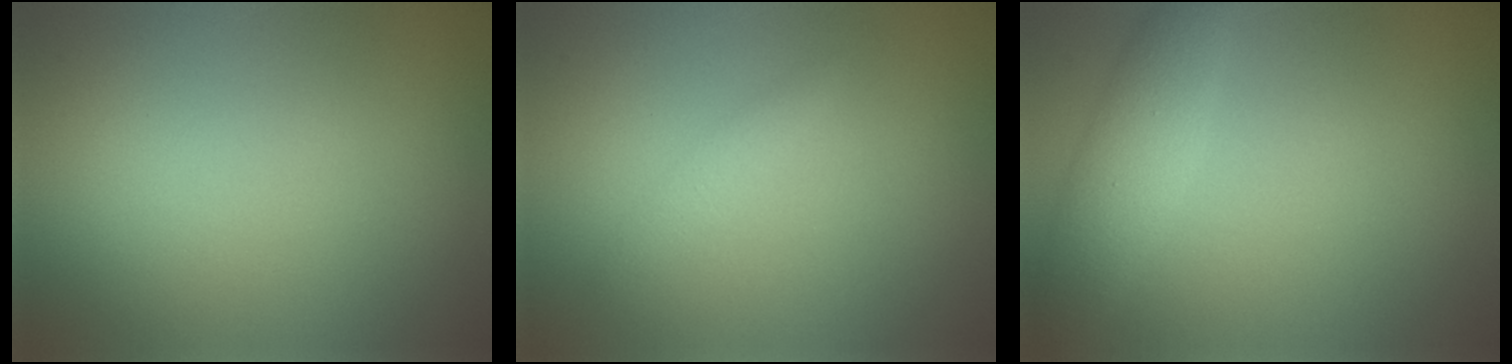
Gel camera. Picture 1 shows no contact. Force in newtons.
{"total": 0.9, "press": 0.9, "slide": 0.0}
{"total": 3.1, "press": 3.1, "slide": 0.1}